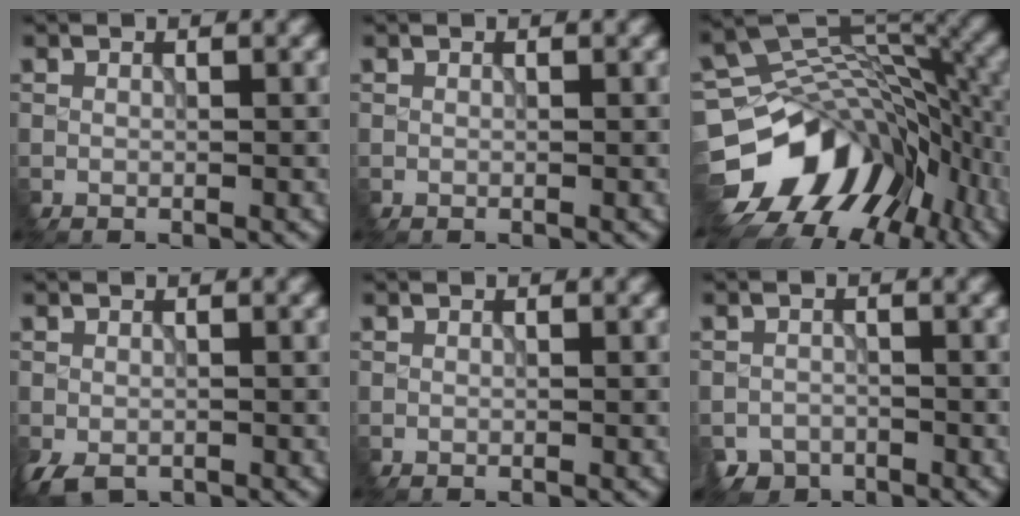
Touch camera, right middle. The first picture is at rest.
{"total": 0.0}
{"total": 12.3, "force": [-5.9, 8.4, 6.8], "torque": [-0.120, 0.008, -0.107]}
{"total": 2.0, "force": [-1.2, 1.3, 0.9], "torque": [-0.023, -0.007, -0.025]}
{"total": 0.0}
{"total": 2.3, "force": [-1.9, 1.1, -0.6], "torque": [0.018, -0.008, -0.039]}